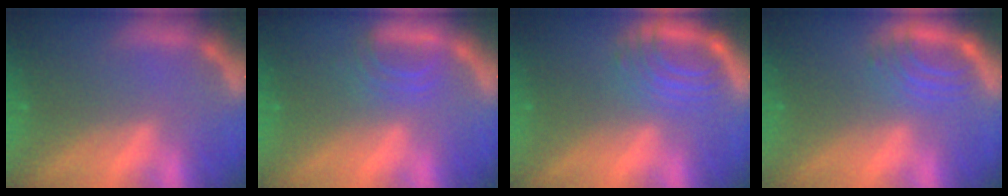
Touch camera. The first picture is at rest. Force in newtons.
{"total": 2.9}
{"total": 5.5}
{"total": 4.0}